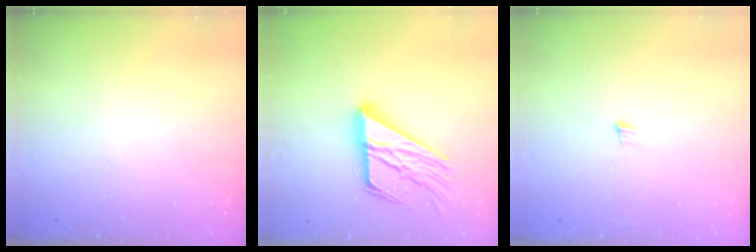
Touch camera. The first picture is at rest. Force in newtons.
{"total": 20.2, "press": 20.1, "slide": 2.3}
{"total": 5.4, "press": 5.3, "slide": 1.0}